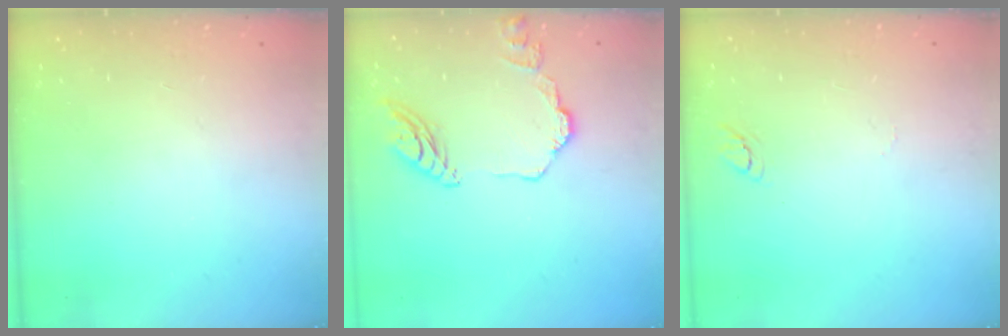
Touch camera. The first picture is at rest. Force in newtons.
{"total": 11.8, "press": 11.7, "slide": 1.1}
{"total": 3.6, "press": 3.6, "slide": 0.3}